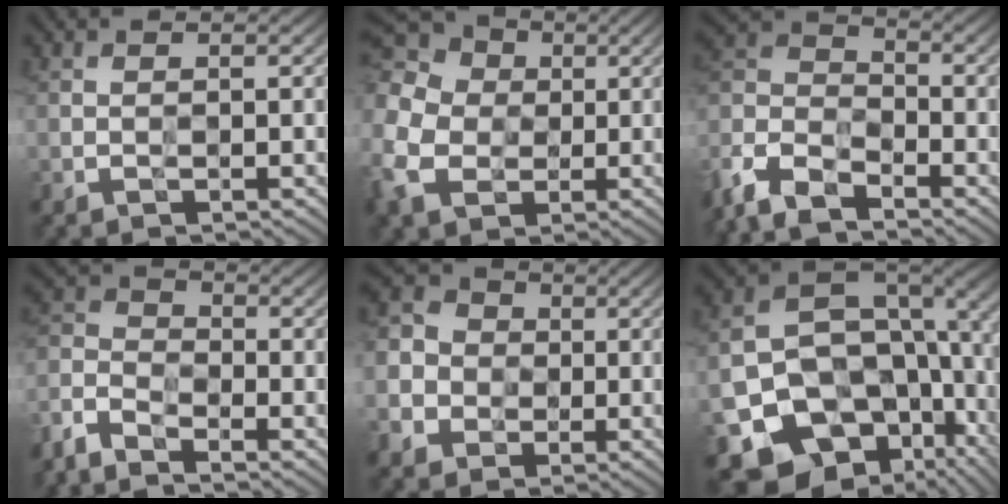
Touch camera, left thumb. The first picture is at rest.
{"total": 14.3, "force": [-1.3, 12.0, 7.7], "torque": [-0.242, -0.022, -0.046]}
{"total": 11.0, "force": [-8.5, 4.5, 5.3], "torque": [-0.131, -0.014, -0.187]}
{"total": 6.1, "force": [-5.1, 2.4, 2.6], "torque": [-0.066, -0.011, -0.126]}
{"total": 8.3, "force": [-1.5, 7.7, 2.7], "torque": [-0.098, -0.002, -0.050]}
{"total": 19.0, "force": [-4.5, 13.4, 12.8], "torque": [-0.247, -0.058, -0.020]}